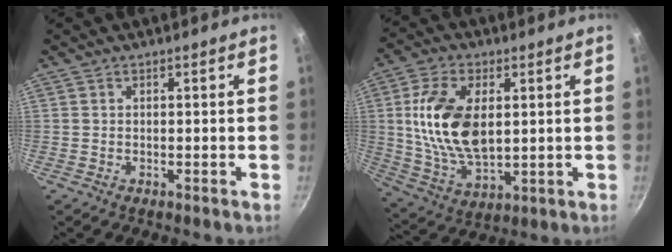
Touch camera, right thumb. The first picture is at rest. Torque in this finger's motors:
{"motor_torque": [1.27, 1.58, 2.05, -0.11, 0.64]}